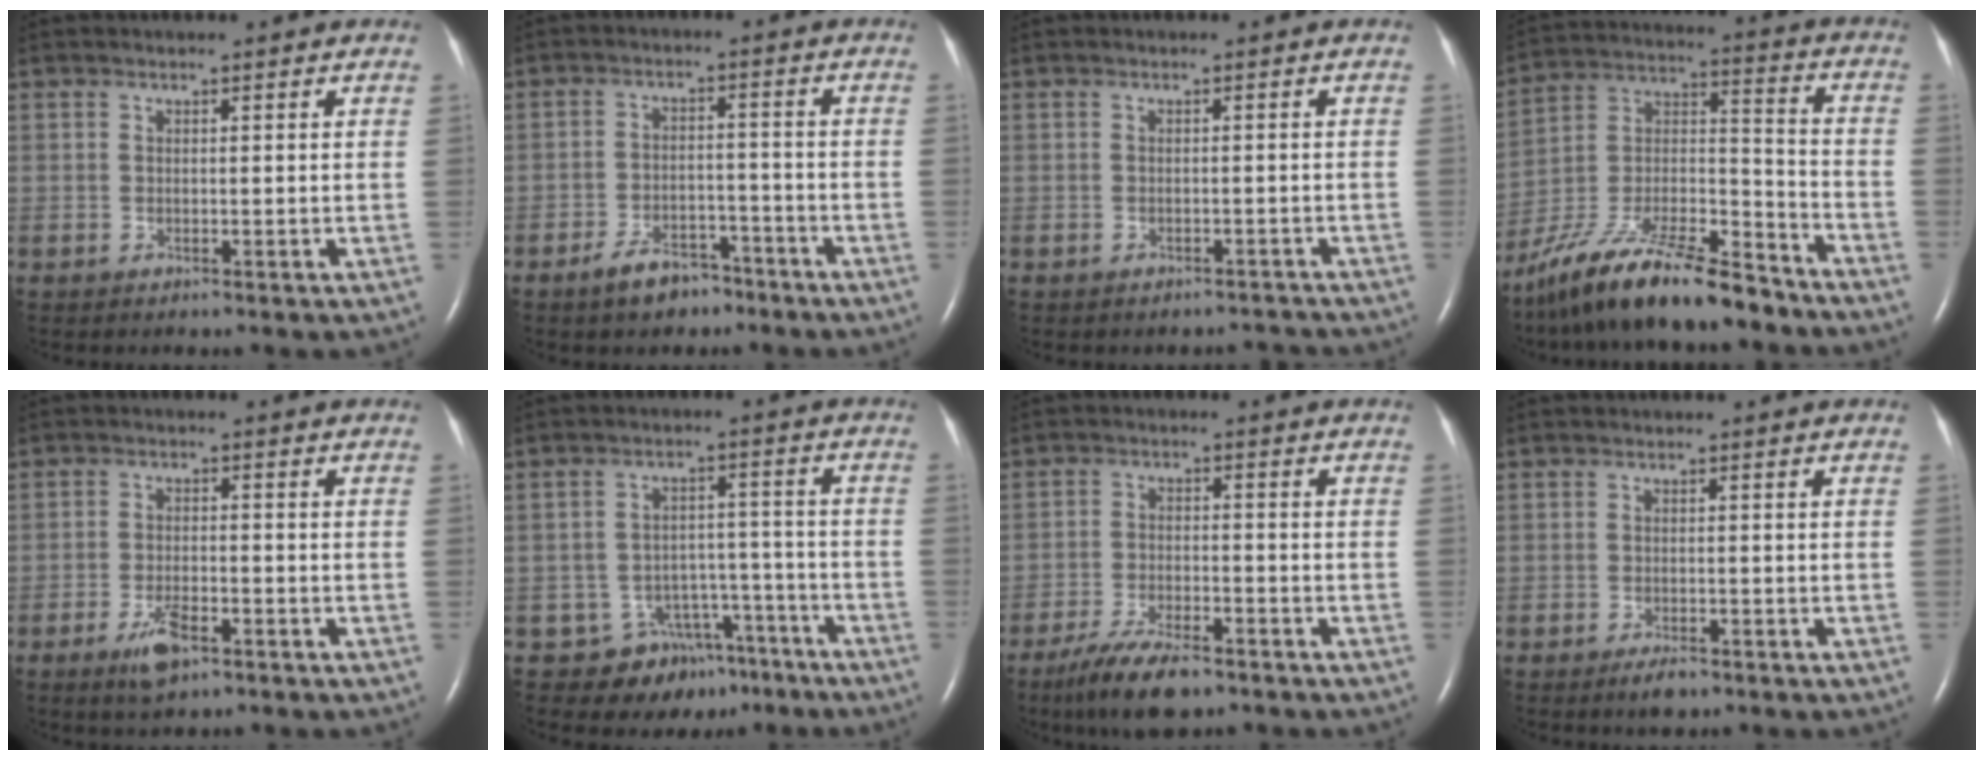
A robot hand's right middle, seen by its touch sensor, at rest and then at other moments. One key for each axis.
{"total": 5.5, "fx": -4.1, "fy": 2.9, "fz": 2.3, "tx": -0.048, "ty": 0.005, "tz": -0.062}
{"total": 2.3, "fx": -2.2, "fy": 0.9, "fz": -0.2, "tx": 0.008, "ty": 0.003, "tz": -0.026}
{"total": 21.0, "fx": -16.9, "fy": 3.9, "fz": 11.9, "tx": -0.222, "ty": -0.009, "tz": -0.299}
{"total": 4.7, "fx": -2.8, "fy": 1.5, "fz": 3.4, "tx": -0.072, "ty": -0.004, "tz": -0.047}
{"total": 9.3, "fx": -6.7, "fy": 6.3, "fz": 1.1, "tx": 0.011, "ty": 0.053, "tz": -0.090}
{"total": 8.6, "fx": -6.4, "fy": 2.2, "fz": 5.3, "tx": -0.101, "ty": -0.016, "tz": -0.112}
{"total": 2.3, "fx": -1.7, "fy": 0.8, "fz": 1.4, "tx": -0.031, "ty": -0.003, "tz": -0.025}